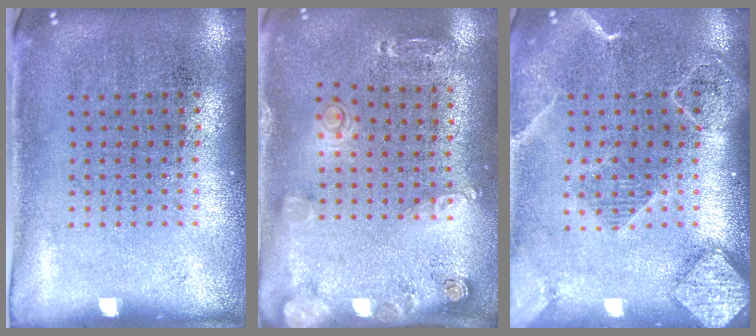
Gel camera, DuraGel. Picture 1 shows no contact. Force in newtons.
{"total": 1.4, "press": 1.4, "slide": 0.4}
{"total": 2.0, "press": 1.8, "slide": 0.8}